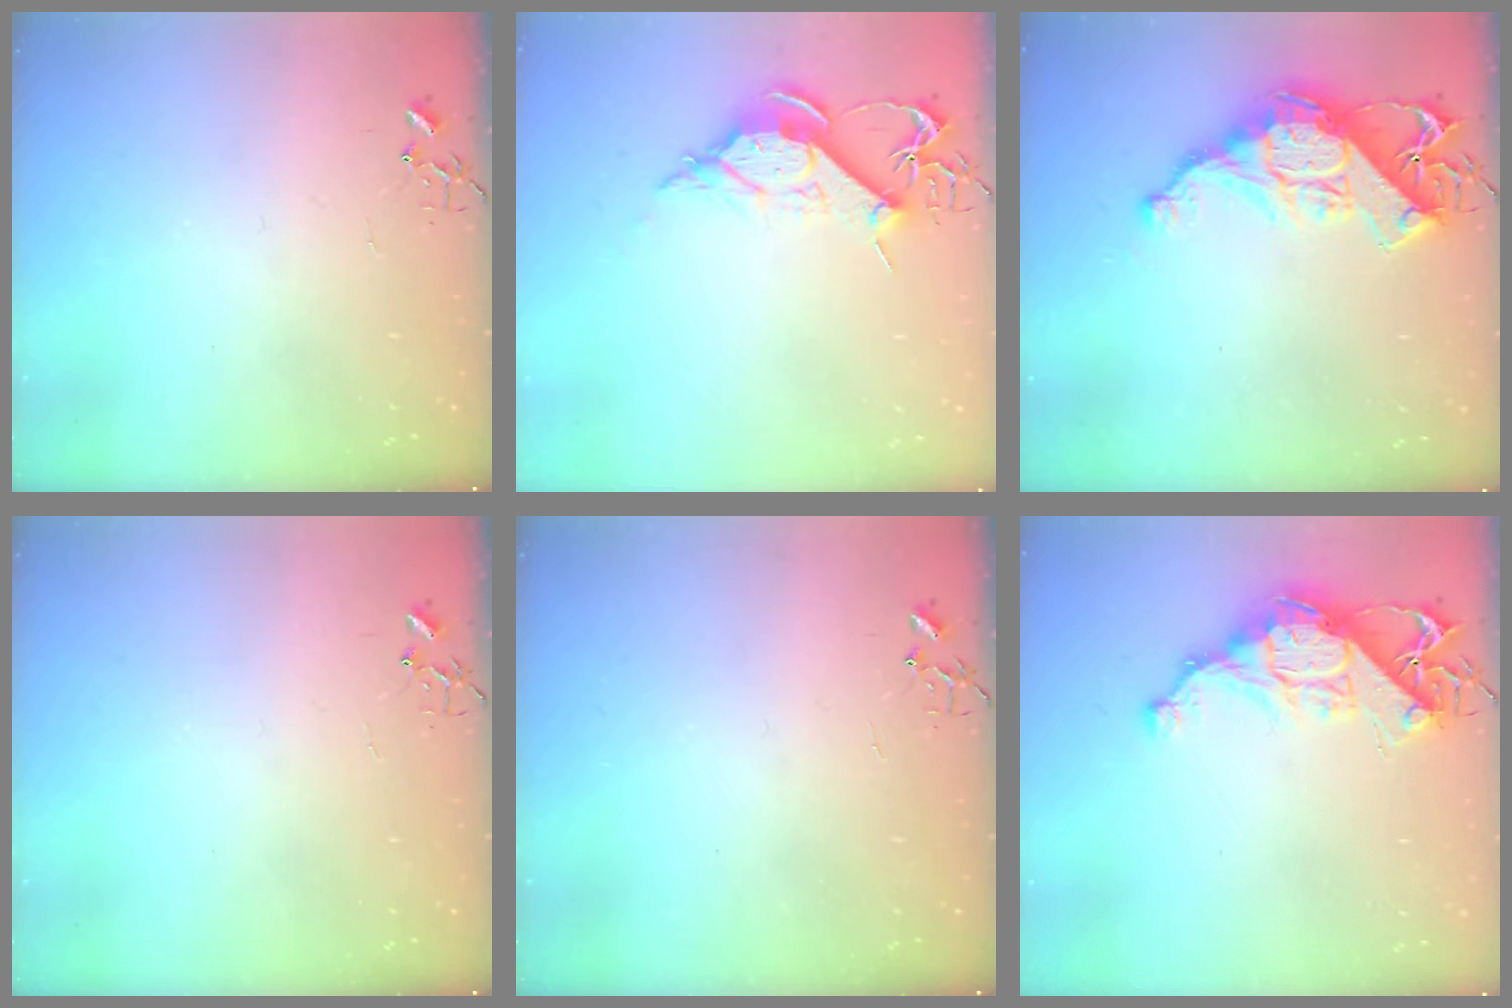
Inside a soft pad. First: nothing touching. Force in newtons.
{"total": 10.4, "press": 10.3, "slide": 1.1}
{"total": 15.3, "press": 15.3, "slide": 1.4}
{"total": 0.0}
{"total": 0.0}
{"total": 14.0, "press": 13.9, "slide": 1.2}